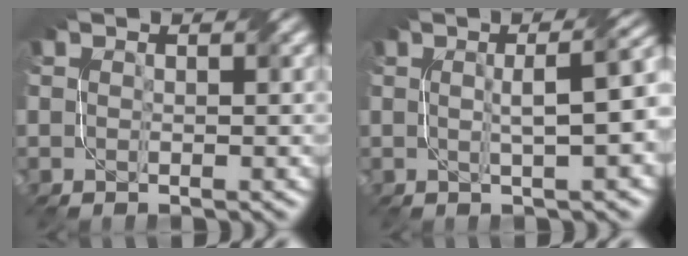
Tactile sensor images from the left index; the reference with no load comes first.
{"total": 6.2, "force": [0.7, 1.6, 5.9], "torque": [-0.055, 0.025, 0.005]}